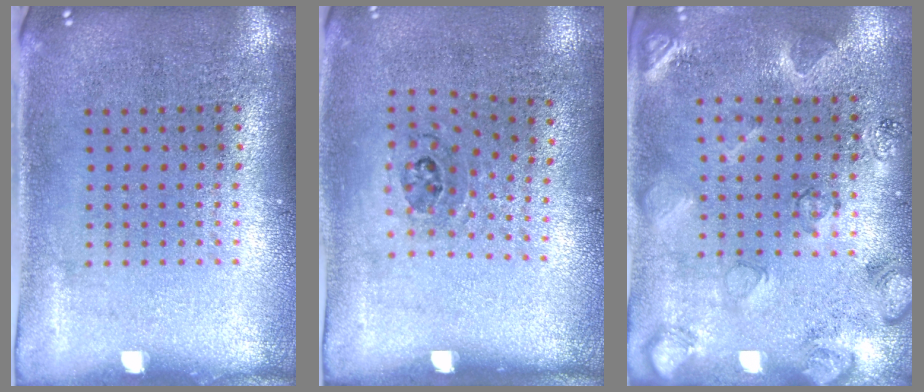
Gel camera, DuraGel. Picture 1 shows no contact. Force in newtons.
{"total": 1.1, "press": 0.7, "slide": 0.8}
{"total": 2.1, "press": 2.0, "slide": 0.7}